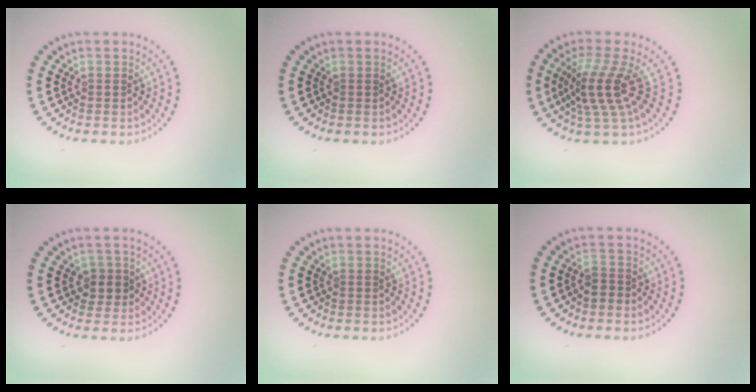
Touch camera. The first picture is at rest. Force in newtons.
{"total": 0.0}
{"total": 4.2, "press": 2.8, "slide": 3.1}
{"total": 1.7, "press": 1.4, "slide": 1.0}
{"total": 0.0}
{"total": 1.1, "press": 0.9, "slide": 0.6}